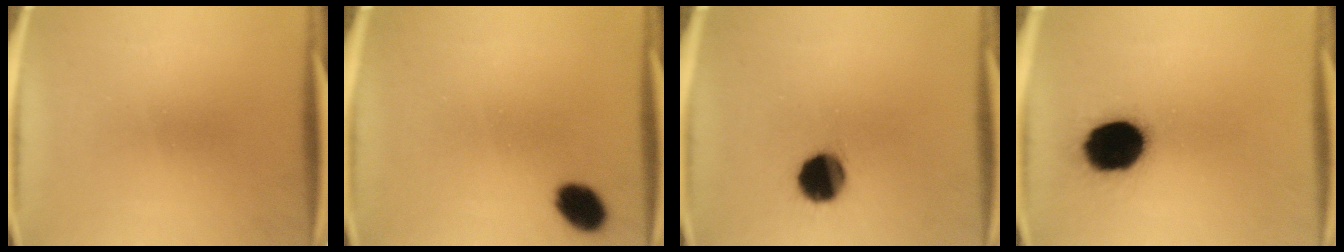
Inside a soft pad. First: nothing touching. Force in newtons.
{"total": 6.4}
{"total": 11.2}
{"total": 18.0}